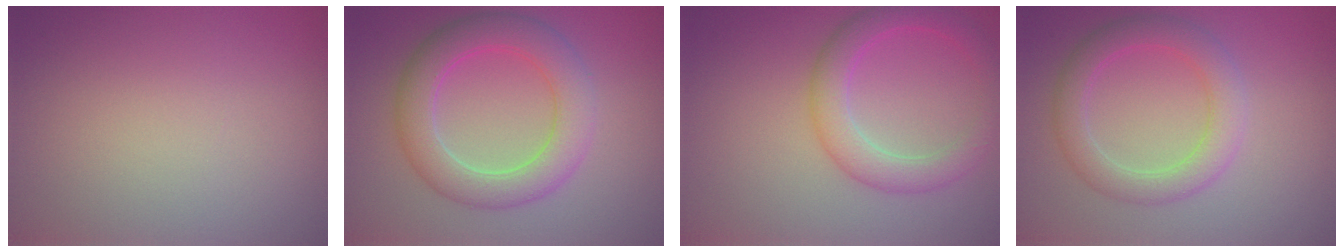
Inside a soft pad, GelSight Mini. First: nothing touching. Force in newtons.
{"total": 5.6, "press": 5.6, "slide": 0.1}
{"total": 4.0, "press": 4.0, "slide": 0.1}
{"total": 3.9, "press": 3.9, "slide": 0.1}